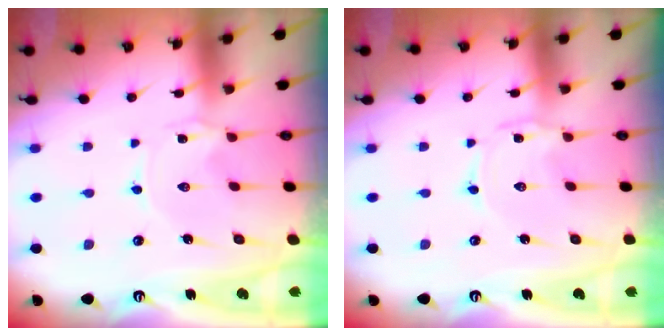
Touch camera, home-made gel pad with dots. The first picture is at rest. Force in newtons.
{"total": 0.5, "press": 0.5, "slide": 0.1}